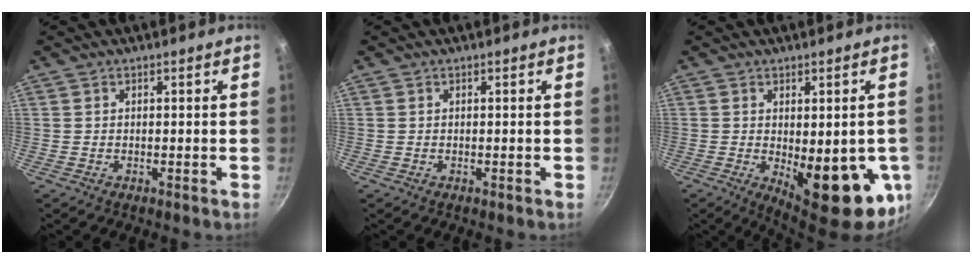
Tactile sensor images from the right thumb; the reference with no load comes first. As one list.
[{"total": 0.0}, {"total": 17.6, "force": [-3.5, 7.4, 15.6], "torque": [-0.167, -0.025, -0.030]}]